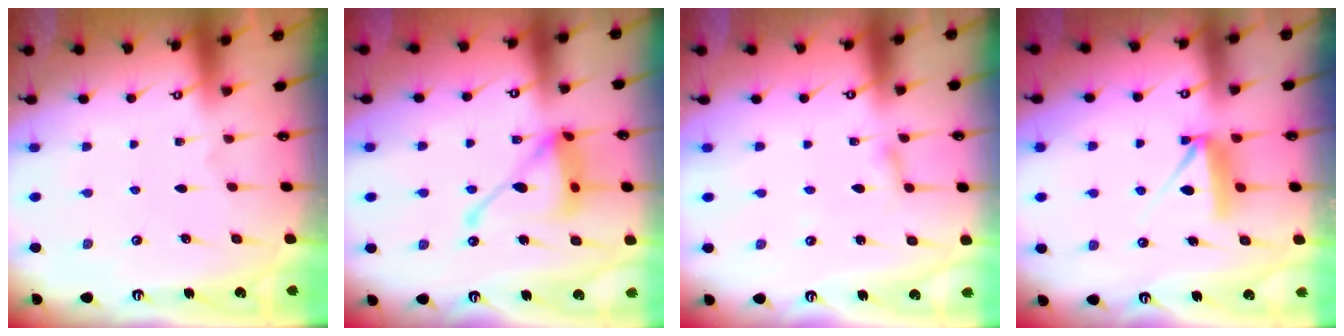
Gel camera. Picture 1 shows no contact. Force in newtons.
{"total": 15.3, "press": 15.3, "slide": 1.4}
{"total": 2.7, "press": 2.7, "slide": 0.2}
{"total": 7.6, "press": 7.6, "slide": 0.4}